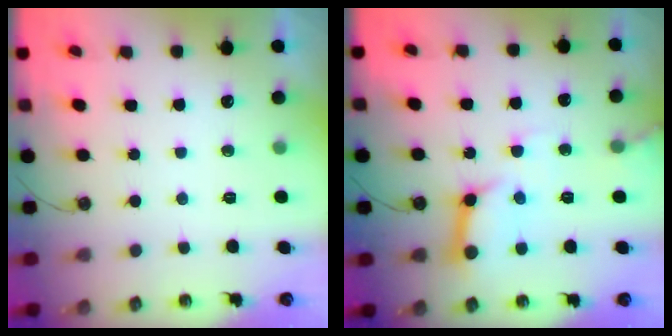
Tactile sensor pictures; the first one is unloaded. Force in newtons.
{"total": 11.8, "press": 11.7, "slide": 1.4}